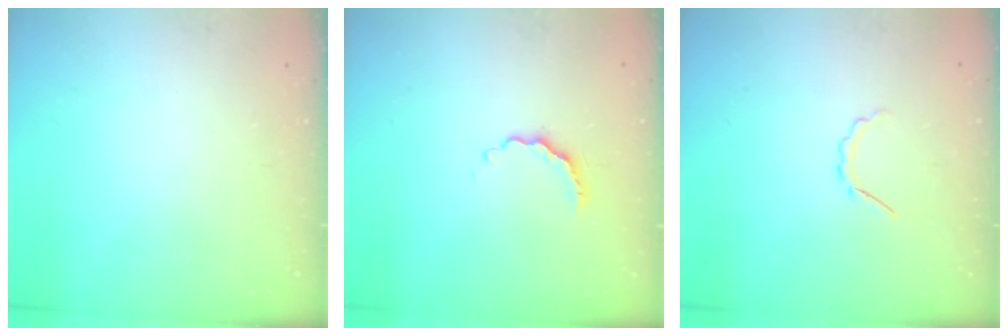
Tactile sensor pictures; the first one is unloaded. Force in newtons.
{"total": 4.1, "press": 4.0, "slide": 0.8}
{"total": 2.9, "press": 2.7, "slide": 1.0}